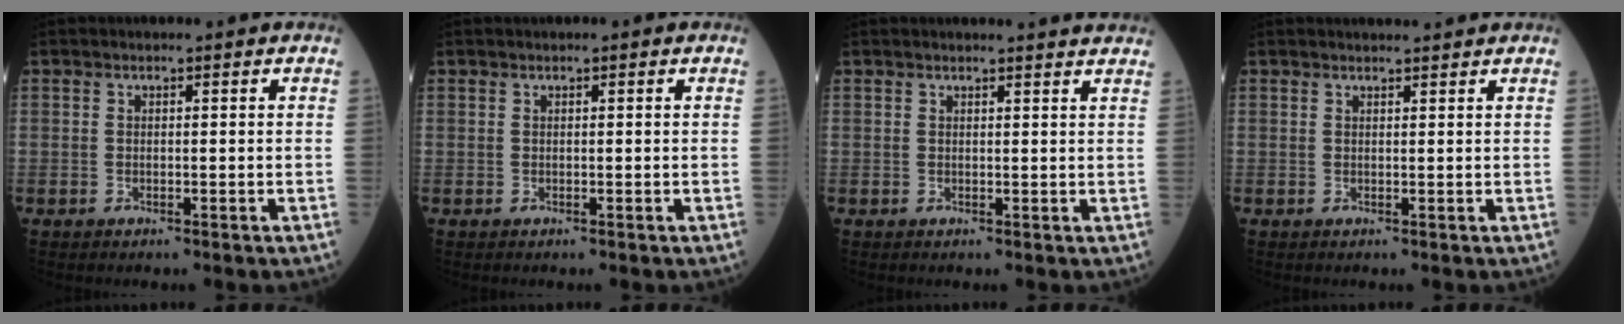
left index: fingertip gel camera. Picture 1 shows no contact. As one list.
[{"total": 0.0}, {"total": 4.1, "force": [4.0, -0.3, 0.7], "torque": [-0.001, 0.001, 0.022]}, {"total": 3.2, "force": [3.0, 0.0, 0.8], "torque": [-0.010, 0.015, 0.039]}]